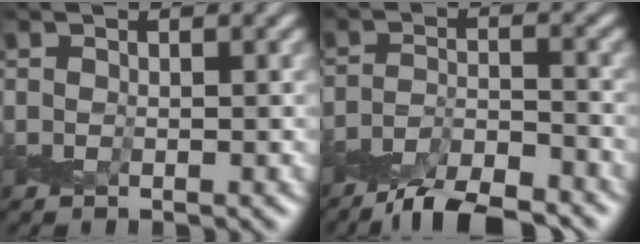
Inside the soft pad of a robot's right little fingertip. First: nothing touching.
{"total": 6.2, "force": [-5.5, 0.9, 2.6], "torque": [-0.044, -0.007, -0.100]}